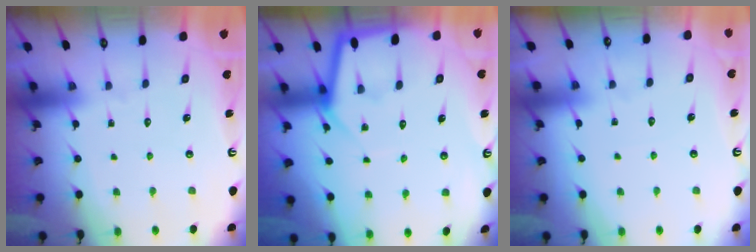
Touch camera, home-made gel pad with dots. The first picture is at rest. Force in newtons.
{"total": 6.1, "press": 6.1, "slide": 0.7}
{"total": 2.3, "press": 2.2, "slide": 0.4}